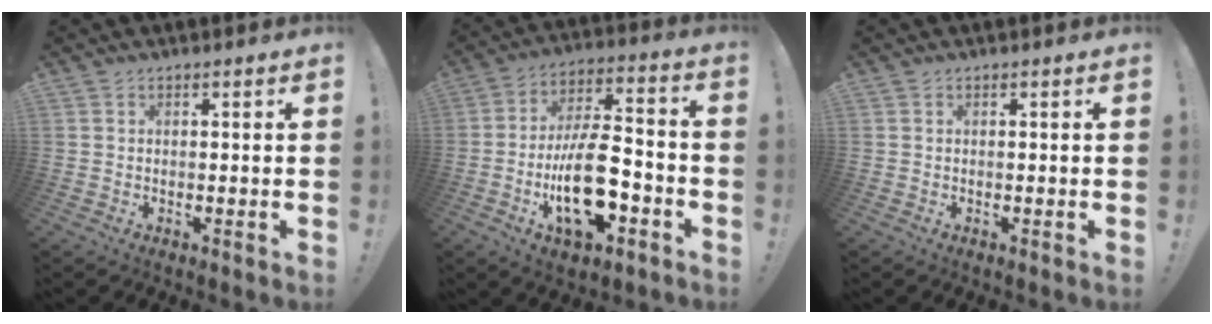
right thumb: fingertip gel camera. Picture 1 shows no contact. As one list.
[{"total": 19.3, "force": [-6.1, 9.1, 15.9], "torque": [-0.277, 0.036, -0.096]}, {"total": 0.0}]